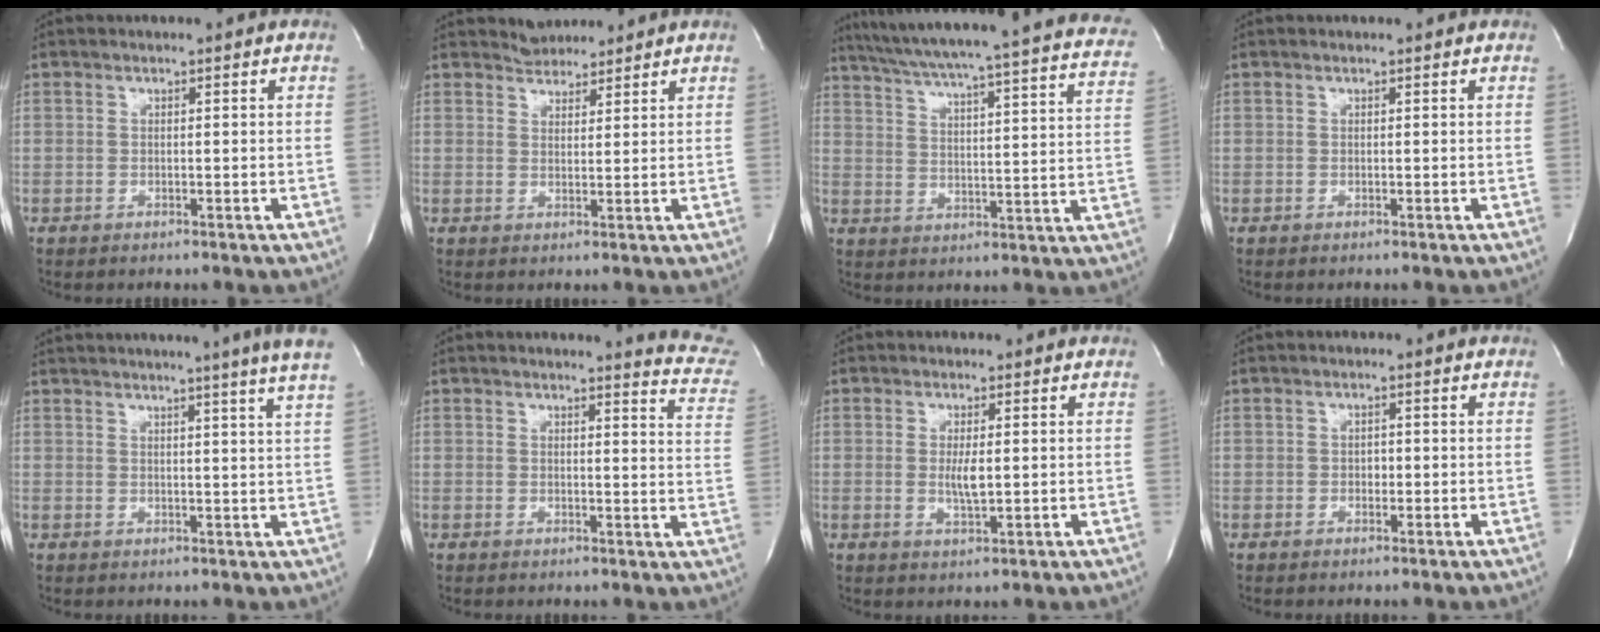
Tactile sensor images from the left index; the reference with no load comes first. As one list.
[{"total": 2.9, "force": [2.7, 1.1, -0.2], "torque": [0.001, 0.006, 0.046]}, {"total": 31.1, "force": [26.8, 2.6, 15.5], "torque": [-0.233, -0.053, 0.325]}, {"total": 0.0}, {"total": 13.3, "force": [11.5, -2.3, 6.4], "torque": [-0.099, -0.032, 0.128]}, {"total": 9.4, "force": [9.3, 0.1, 1.5], "torque": [-0.001, -0.090, 0.068]}, {"total": 2.7, "force": [0.0, 0.5, 2.6], "torque": [-0.052, -0.009, 0.003]}, {"total": 1.0, "force": [-0.3, 0.7, 0.5], "torque": [-0.004, -0.002, -0.008]}]